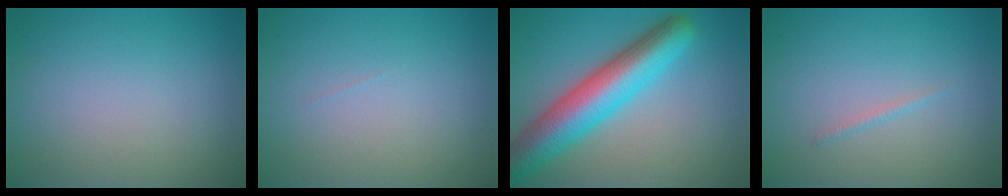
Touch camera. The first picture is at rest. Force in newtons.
{"total": 0.0}
{"total": 8.5, "press": 8.5, "slide": 0.3}
{"total": 0.5, "press": 0.5, "slide": 0.1}